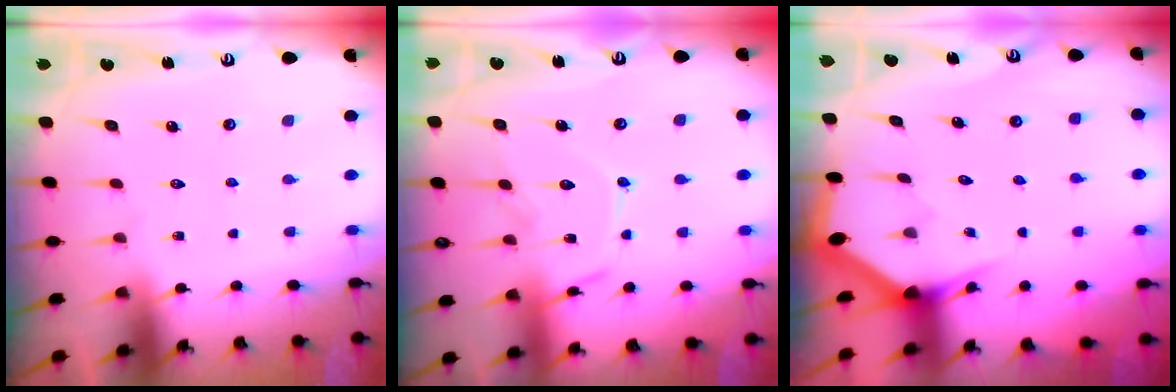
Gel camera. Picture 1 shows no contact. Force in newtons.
{"total": 12.9, "press": 12.8, "slide": 0.9}
{"total": 3.0, "press": 3.0, "slide": 0.0}